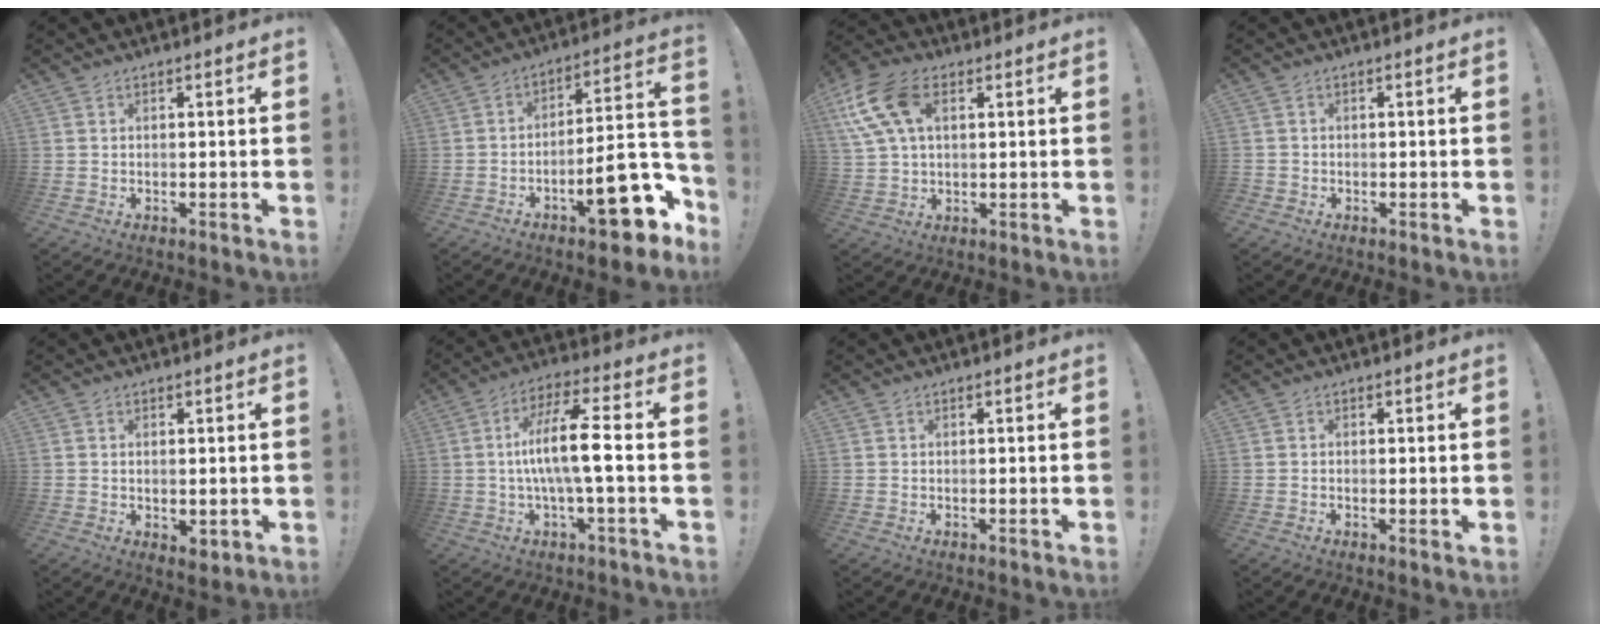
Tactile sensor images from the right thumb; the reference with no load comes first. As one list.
[{"total": 18.6, "force": [-9.4, 6.4, 14.8], "torque": [-0.165, 0.058, -0.141]}, {"total": 14.3, "force": [5.0, 8.6, 10.2], "torque": [-0.211, -0.003, 0.098]}, {"total": 1.2, "force": [-0.7, 0.9, 0.2], "torque": [-0.006, 0.005, -0.012]}, {"total": 2.4, "force": [0.2, 1.6, 1.7], "torque": [-0.014, -0.003, 0.004]}, {"total": 14.0, "force": [-0.6, 2.4, 13.8], "torque": [-0.252, 0.008, -0.019]}, {"total": 0.0}, {"total": 0.6, "force": [0.3, 0.4, 0.4], "torque": [-0.002, -0.001, 0.003]}]